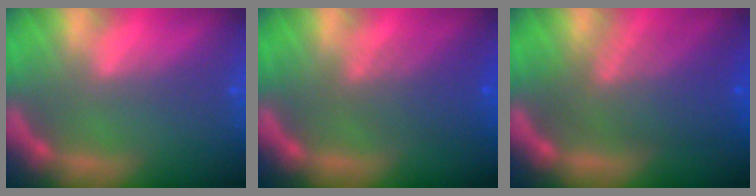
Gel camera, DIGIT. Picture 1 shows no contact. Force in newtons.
{"total": 4.6}
{"total": 7.5}